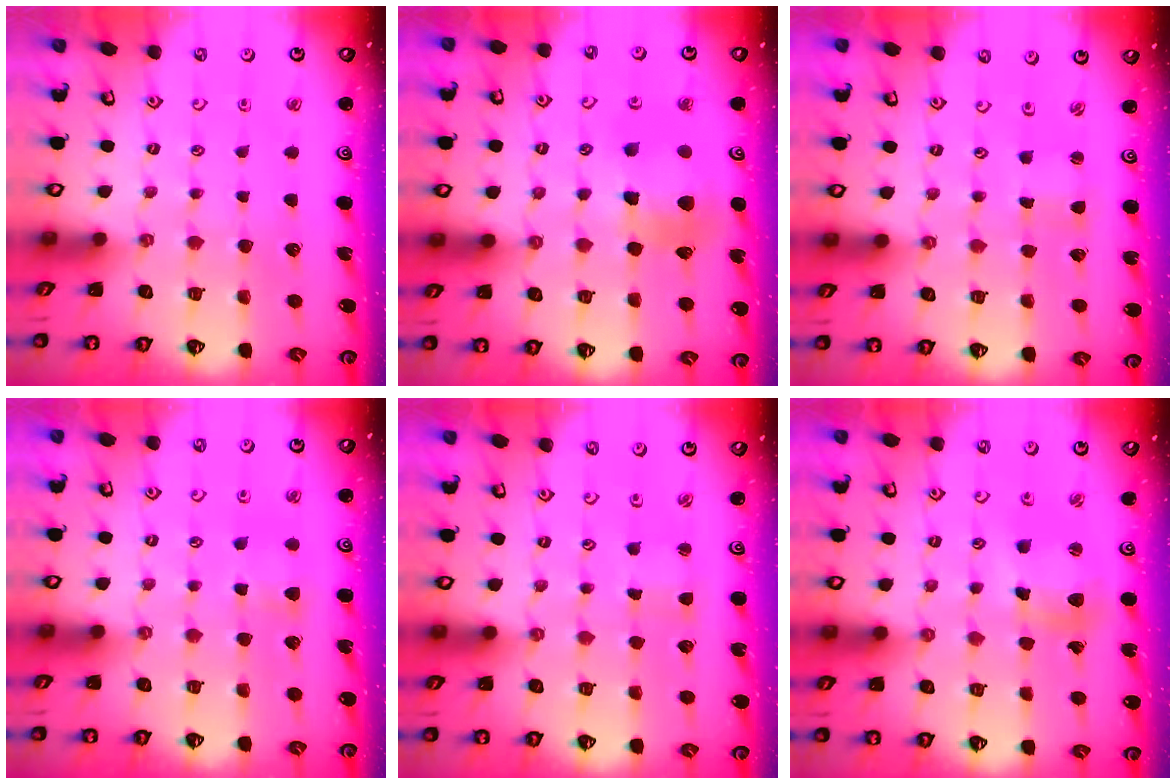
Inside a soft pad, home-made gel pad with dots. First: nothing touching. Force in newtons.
{"total": 11.4, "press": 11.3, "slide": 2.0}
{"total": 0.9, "press": 0.9, "slide": 0.0}
{"total": 4.5, "press": 4.4, "slide": 0.7}
{"total": 2.3, "press": 2.3, "slide": 0.4}
{"total": 10.7, "press": 10.6, "slide": 1.4}